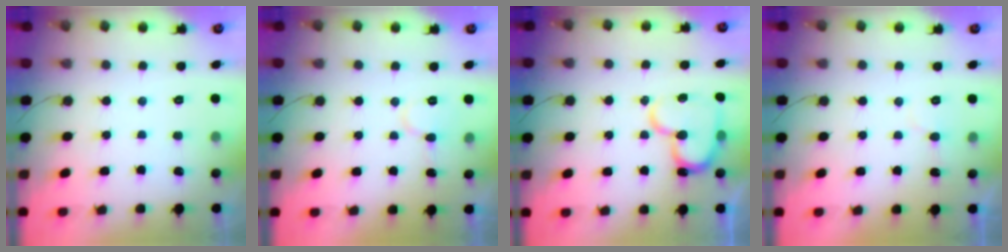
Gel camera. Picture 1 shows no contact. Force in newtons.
{"total": 7.0, "press": 7.0, "slide": 0.3}
{"total": 15.6, "press": 15.5, "slide": 1.4}
{"total": 5.6, "press": 5.5, "slide": 0.4}